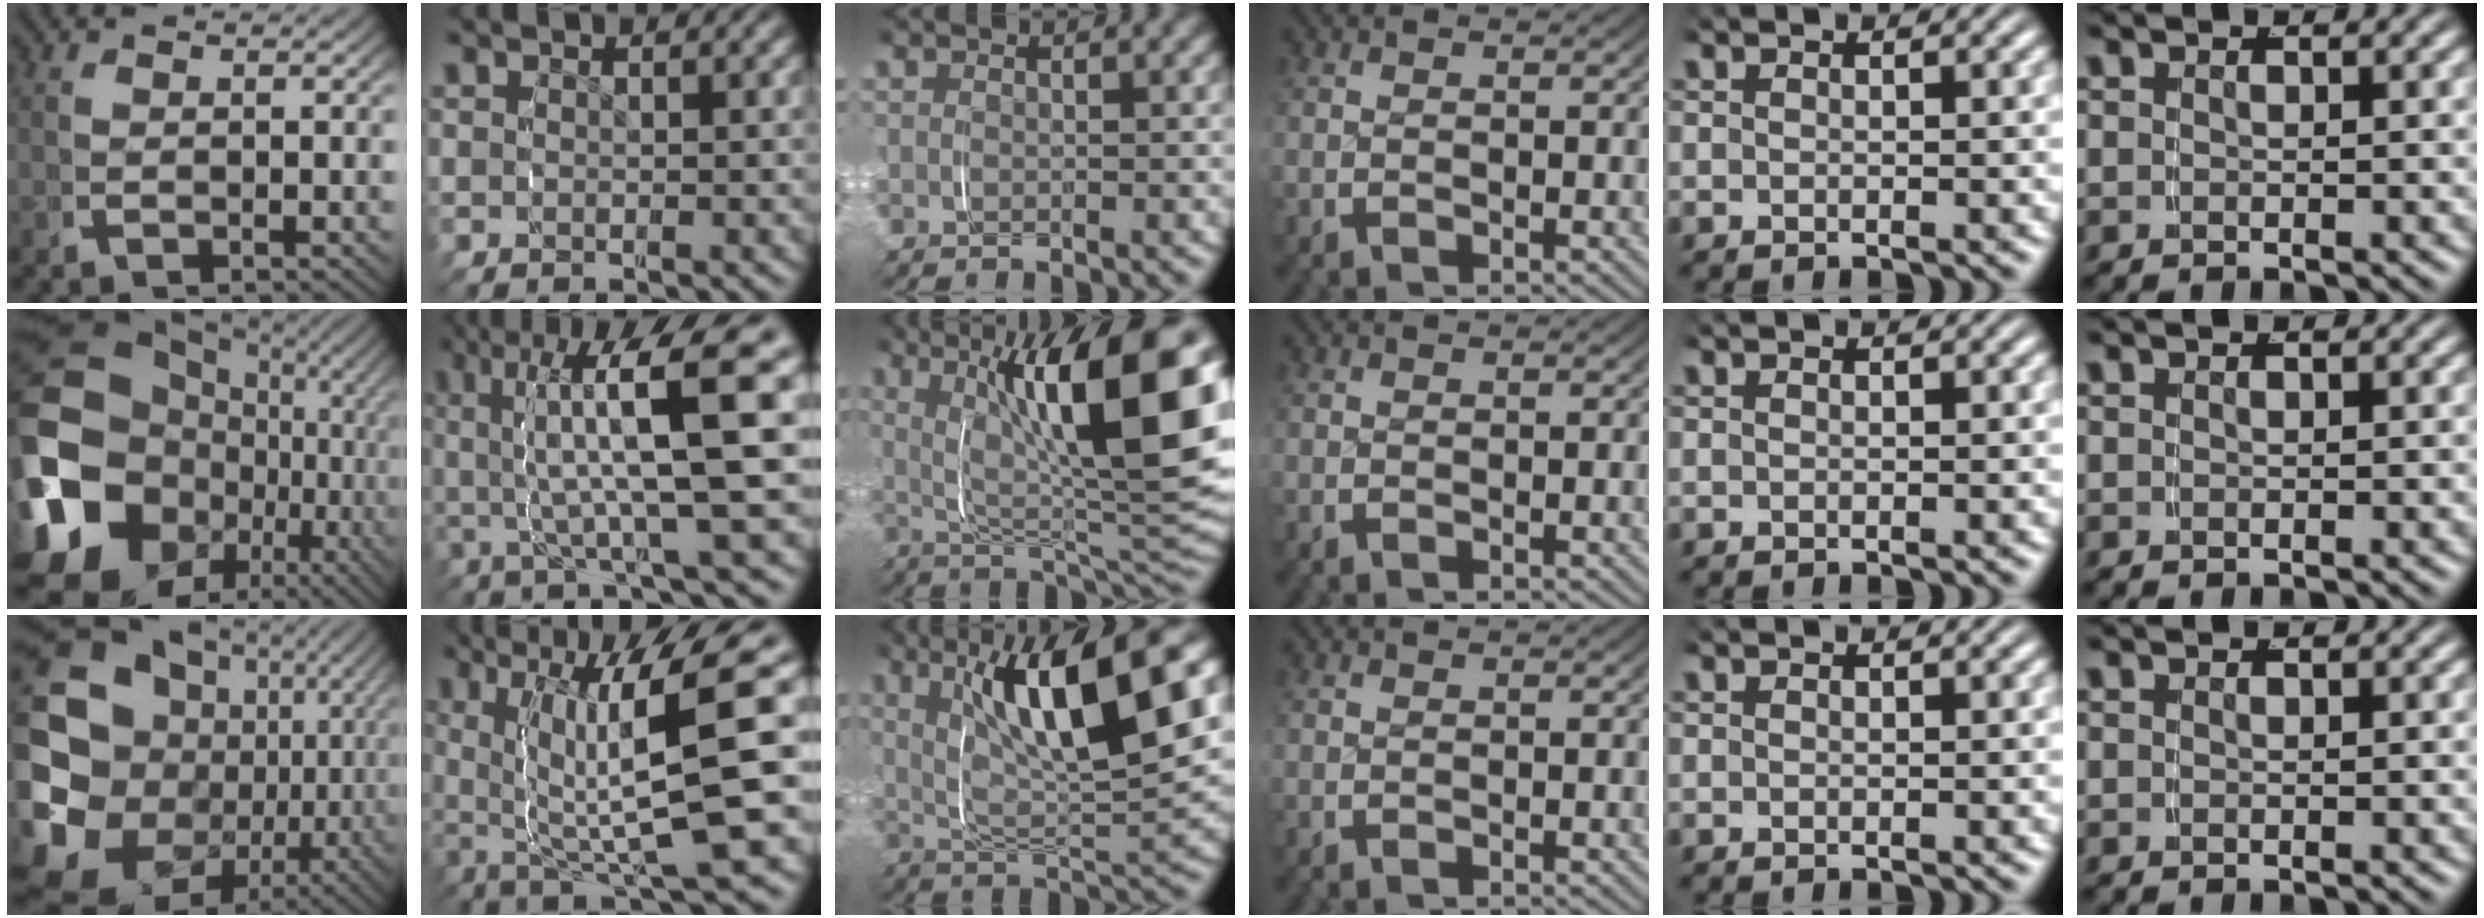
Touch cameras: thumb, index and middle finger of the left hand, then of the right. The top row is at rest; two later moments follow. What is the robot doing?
{"motion": "grasp_and_lifting", "object": "map"}